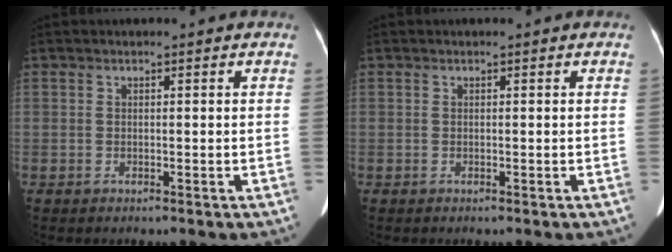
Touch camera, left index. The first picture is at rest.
{"total": 0.0}